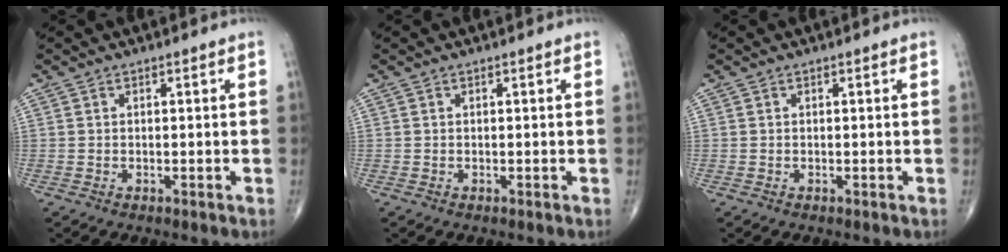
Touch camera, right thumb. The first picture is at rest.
{"total": 0.0}
{"total": 0.0}